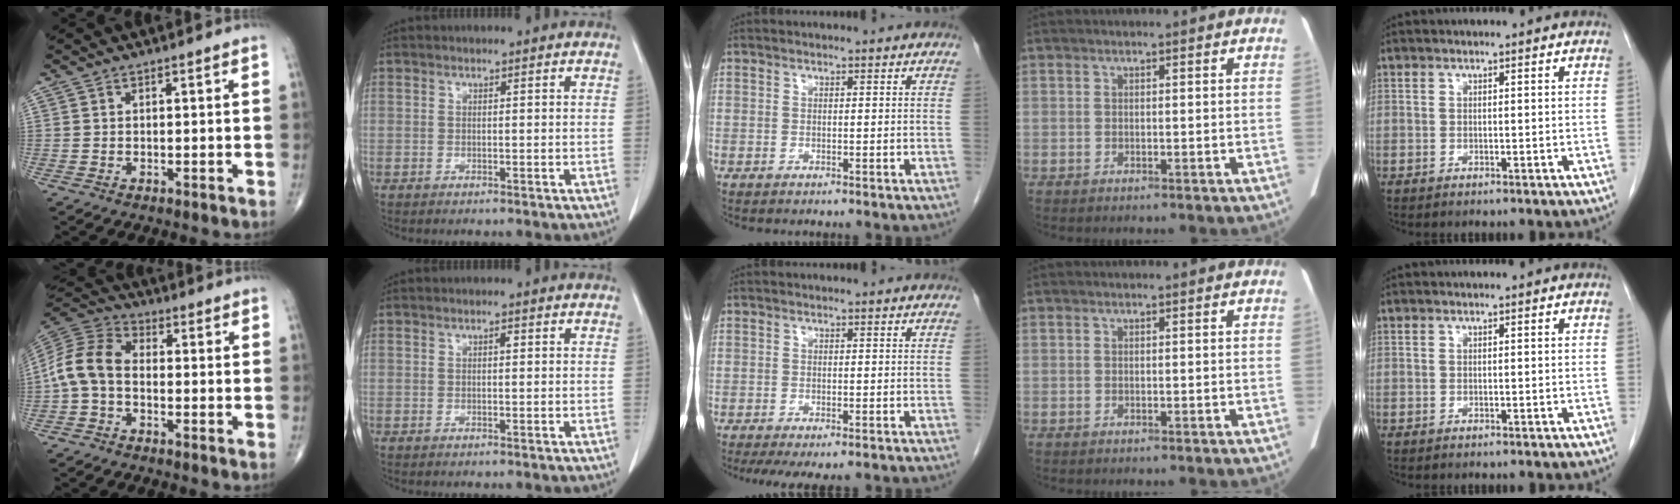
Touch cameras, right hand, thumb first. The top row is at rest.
{"thumb": {"total": 9.5, "force": [-1.7, 6.2, 7.1], "torque": [-0.142, 0.031, -0.048]}, "index": {"total": 0.7, "force": [0.2, 0.2, 0.6], "torque": [-0.010, 0.001, 0.002]}, "middle": {"total": 7.1, "force": [-5.5, 2.1, 4.0], "torque": [-0.055, -0.011, -0.081]}}